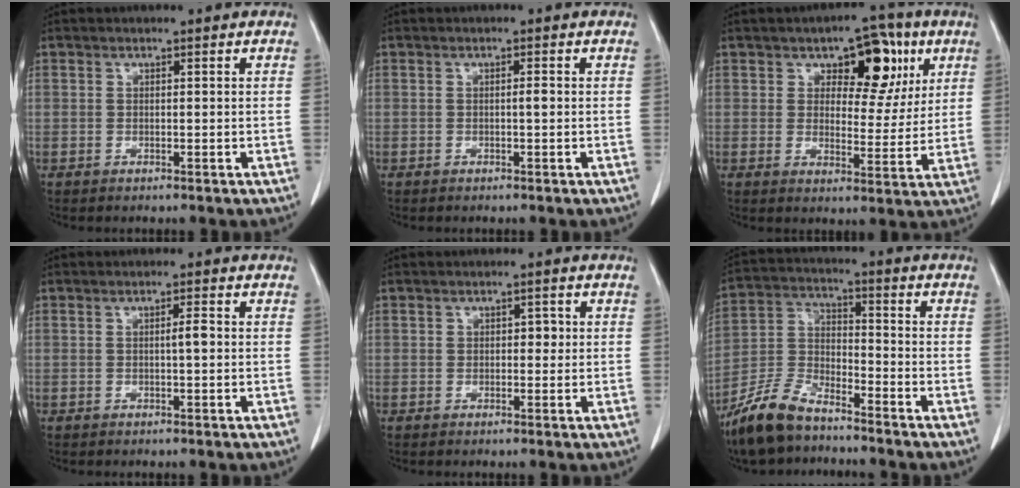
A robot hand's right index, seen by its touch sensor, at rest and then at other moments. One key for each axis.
{"total": 0.9, "fx": -0.1, "fy": 0.1, "fz": 0.9, "tx": -0.013, "ty": 0.001, "tz": -0.003}
{"total": 10.2, "fx": 4.4, "fy": 5.3, "fz": 7.5, "tx": -0.083, "ty": 0.018, "tz": 0.060}
{"total": 1.7, "fx": -0.1, "fy": 0.2, "fz": 1.7, "tx": -0.027, "ty": 0.002, "tz": -0.003}
{"total": 1.9, "fx": 0.1, "fy": 1.2, "fz": 1.5, "tx": -0.014, "ty": 0.005, "tz": -0.002}
{"total": 10.7, "fx": -8.6, "fy": 3.5, "fz": 5.3, "tx": -0.118, "ty": -0.003, "tz": -0.173}